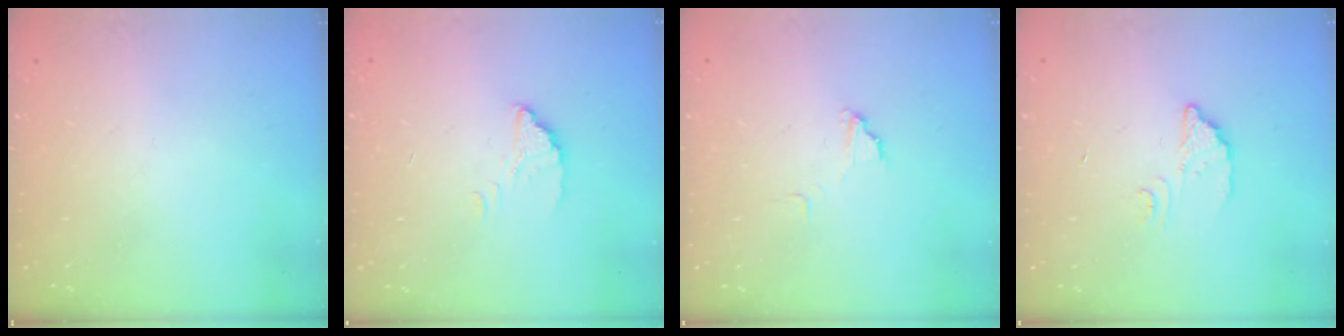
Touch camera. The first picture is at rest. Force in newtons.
{"total": 2.4, "press": 2.4, "slide": 0.0}
{"total": 3.5, "press": 3.5, "slide": 0.3}
{"total": 3.8, "press": 3.8, "slide": 0.3}